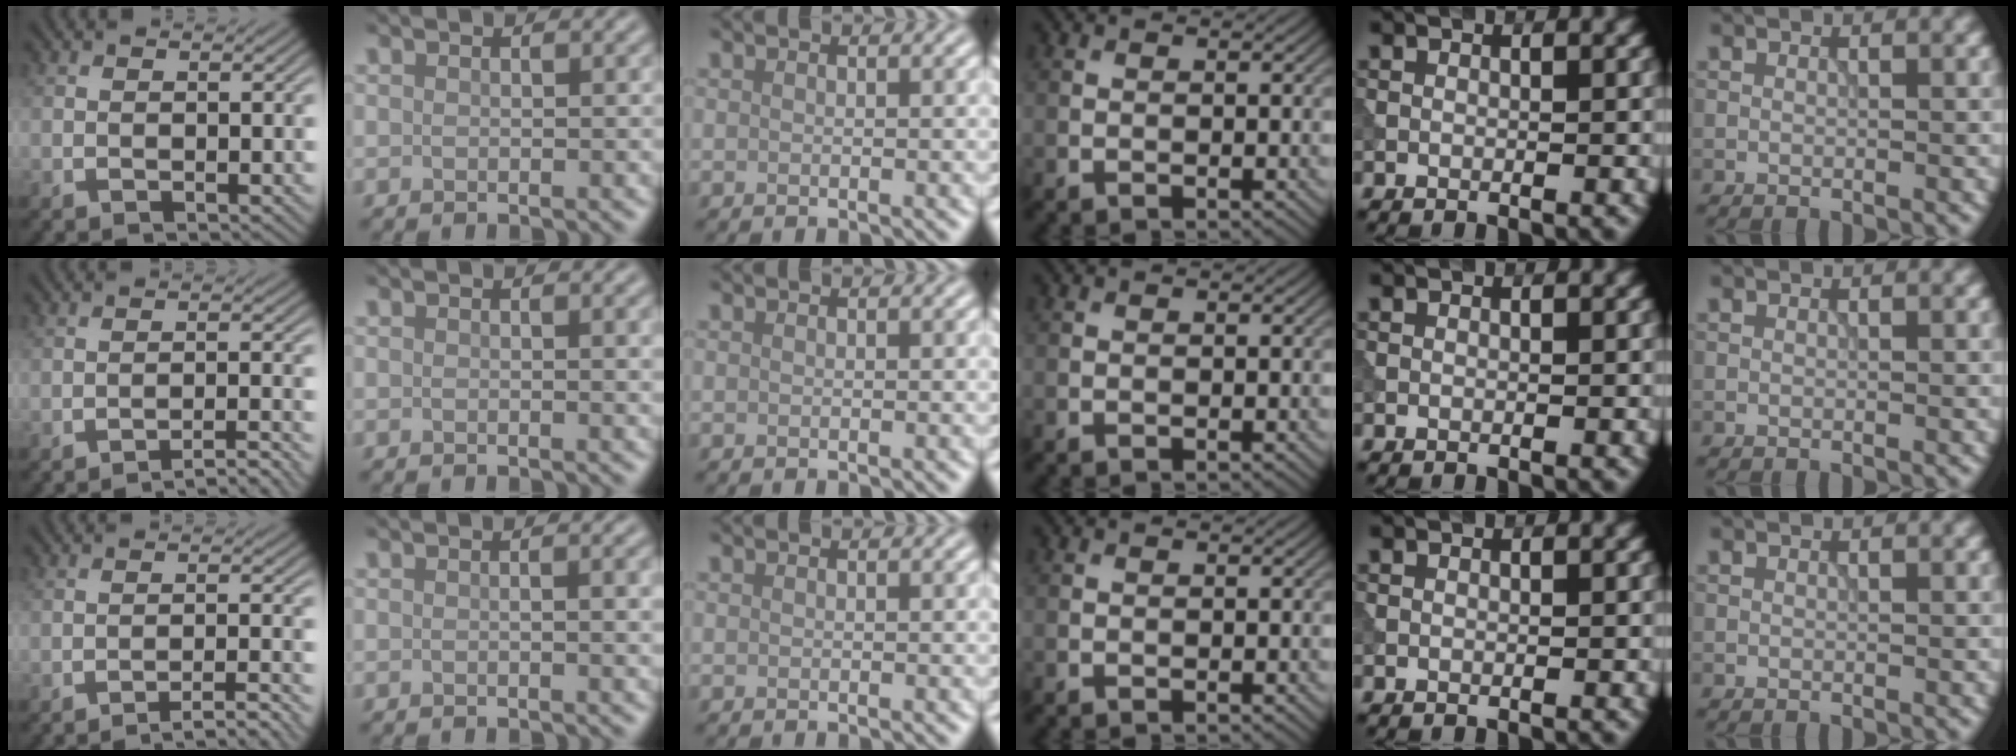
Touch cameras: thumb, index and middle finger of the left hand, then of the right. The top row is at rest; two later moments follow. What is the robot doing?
{"motion": "extract", "object": "tissue"}